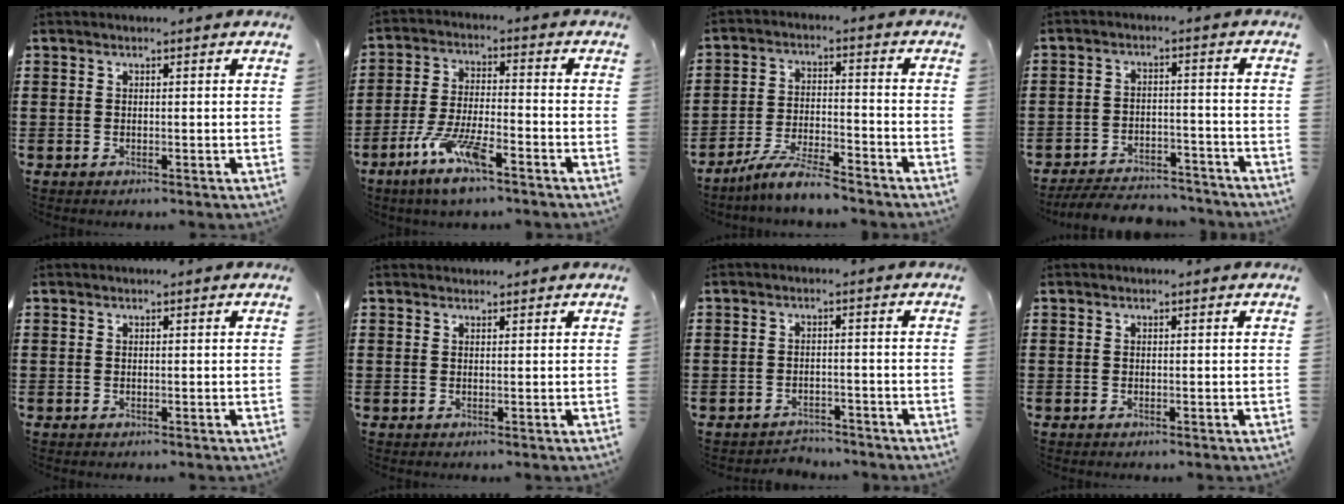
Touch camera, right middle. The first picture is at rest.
{"total": 8.6, "force": [-5.4, 1.5, 6.6], "torque": [-0.142, -0.009, -0.101]}
{"total": 6.5, "force": [-5.9, 0.4, 2.7], "torque": [-0.061, 0.000, -0.115]}
{"total": 5.6, "force": [-5.4, 0.9, 0.9], "torque": [-0.018, 0.011, -0.109]}
{"total": 0.0}
{"total": 0.9, "force": [0.8, 0.3, -0.1], "torque": [0.009, -0.002, 0.014]}
{"total": 2.7, "force": [-2.6, 0.7, -0.4], "torque": [-0.001, 0.002, -0.059]}
{"total": 0.0}